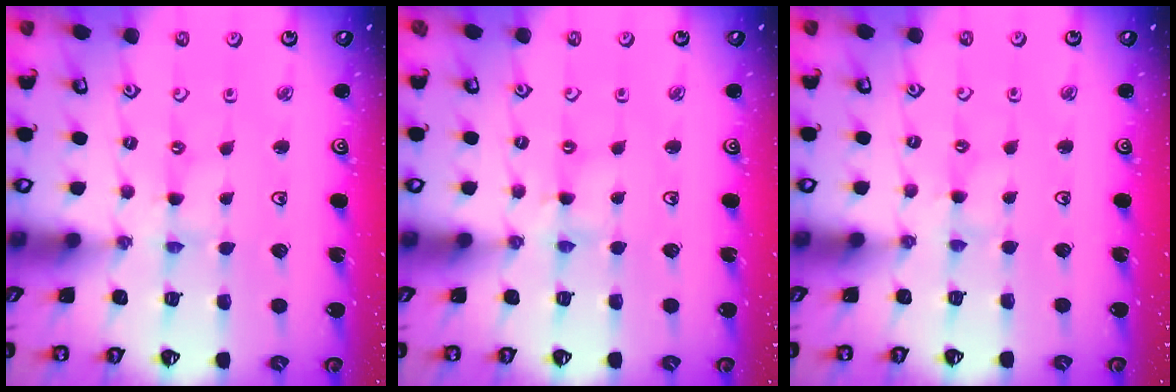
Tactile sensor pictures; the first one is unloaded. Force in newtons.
{"total": 2.0, "press": 2.0, "slide": 0.3}
{"total": 1.4, "press": 1.4, "slide": 0.4}